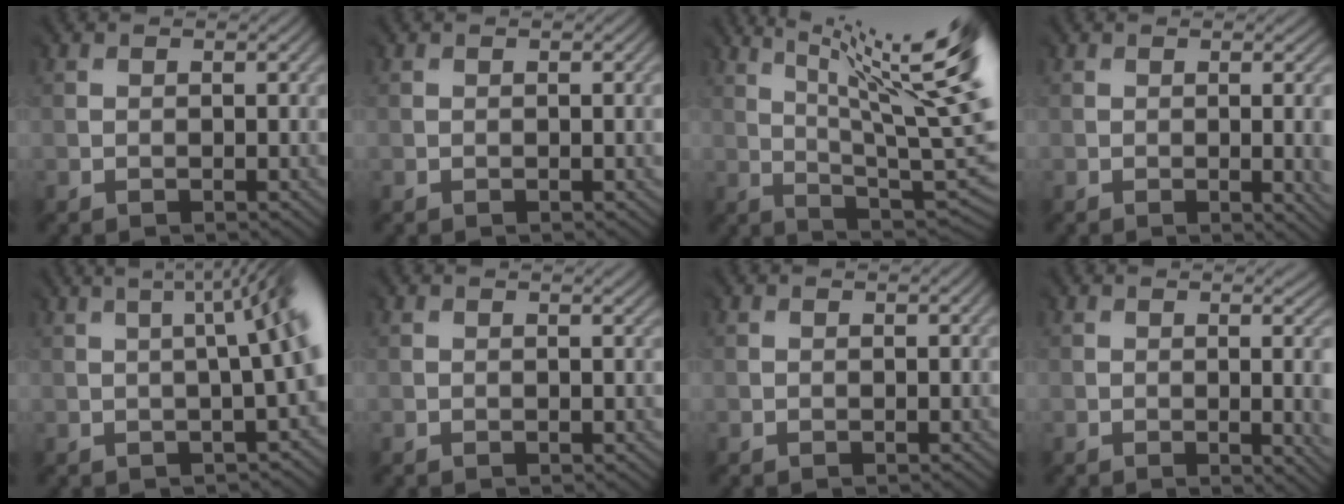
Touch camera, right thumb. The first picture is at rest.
{"total": 0.0}
{"total": 17.7, "force": [6.8, 4.6, 15.7], "torque": [-0.197, 0.027, 0.112]}
{"total": 5.2, "force": [-0.6, 2.0, 4.7], "torque": [-0.041, -0.003, -0.004]}
{"total": 9.6, "force": [0.6, 3.2, 9.1], "torque": [-0.073, 0.029, 0.000]}
{"total": 0.6, "force": [0.3, -0.1, 0.5], "torque": [-0.007, -0.001, 0.005]}
{"total": 0.0}
{"total": 6.8, "force": [-0.3, 2.8, 6.2], "torque": [-0.046, 0.001, -0.006]}